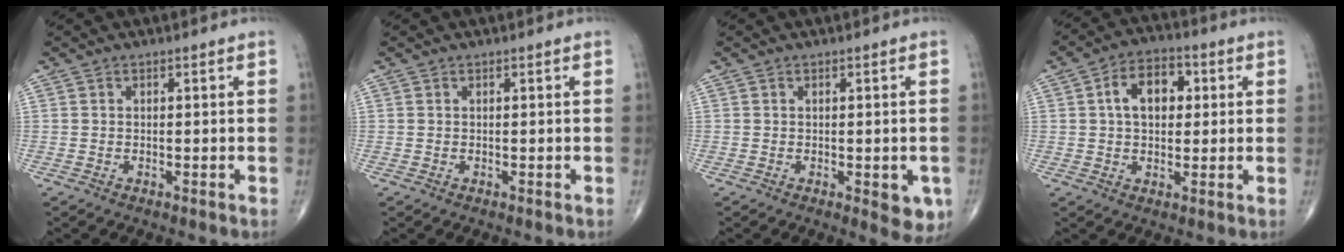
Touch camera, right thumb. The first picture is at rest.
{"total": 0.0}
{"total": 4.9, "force": [-1.4, 2.1, 4.2], "torque": [-0.032, -0.007, -0.012]}
{"total": 9.0, "force": [1.8, 5.9, 6.6], "torque": [-0.088, 0.015, 0.023]}